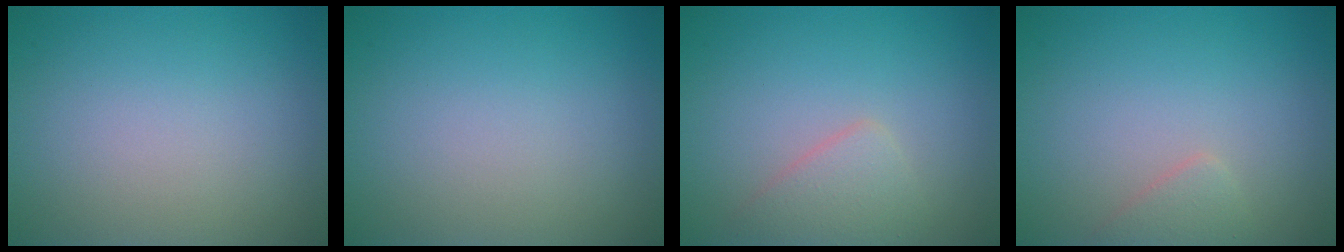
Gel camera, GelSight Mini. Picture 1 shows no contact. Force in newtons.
{"total": 0.0}
{"total": 2.2, "press": 2.1, "slide": 0.2}
{"total": 1.3, "press": 1.3, "slide": 0.1}